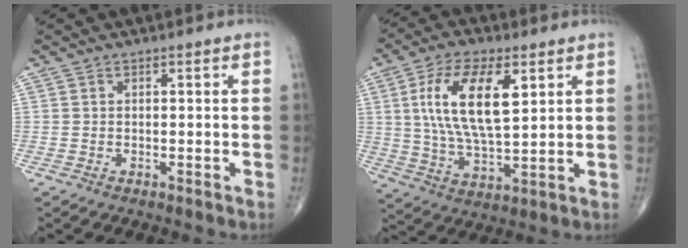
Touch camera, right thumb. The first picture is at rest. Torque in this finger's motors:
{"motor_torque": [-0.53, 1.50, 1.12, 0.51, 0.14]}